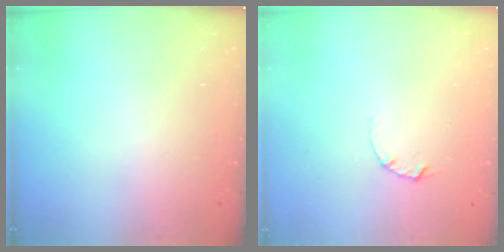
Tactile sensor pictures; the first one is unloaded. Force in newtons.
{"total": 2.1, "press": 2.1, "slide": 0.1}